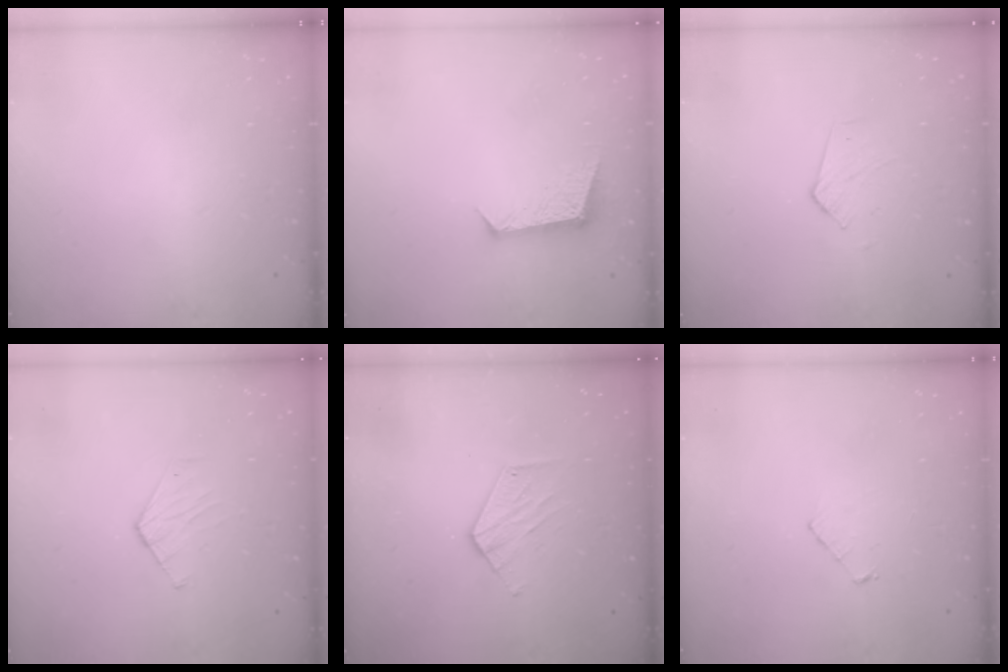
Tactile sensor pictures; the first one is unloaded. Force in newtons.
{"total": 8.4, "press": 8.3, "slide": 0.4}
{"total": 2.9, "press": 2.9, "slide": 0.2}
{"total": 3.5, "press": 3.5, "slide": 0.3}
{"total": 7.1, "press": 7.1, "slide": 0.3}
{"total": 3.5, "press": 3.4, "slide": 0.3}